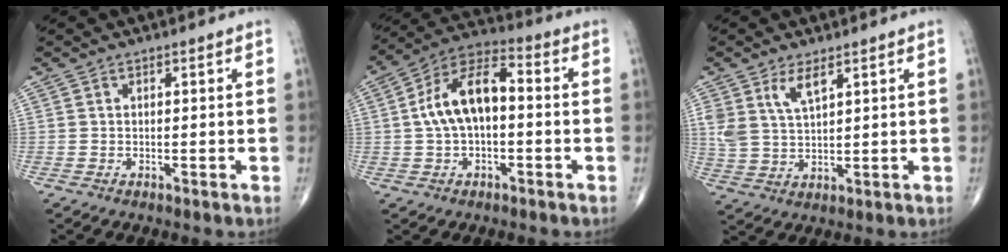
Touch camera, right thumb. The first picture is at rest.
{"total": 12.3, "force": [0.3, 6.4, 10.4], "torque": [-0.193, 0.041, -0.006]}
{"total": 5.8, "force": [3.3, 2.3, 4.2], "torque": [-0.083, -0.015, 0.072]}